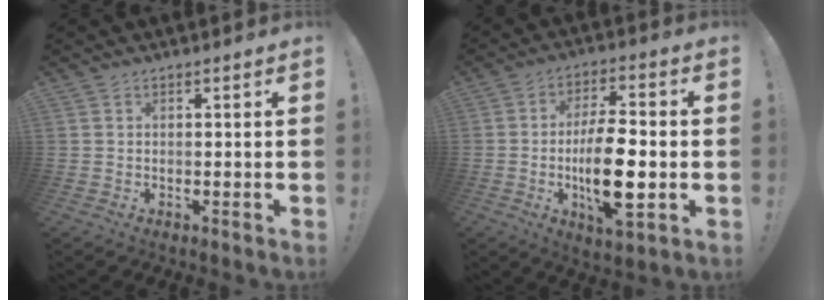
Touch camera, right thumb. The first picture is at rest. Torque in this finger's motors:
{"motor_torque": [0.43, 0.45, 0.47, 0.30, 0.10]}